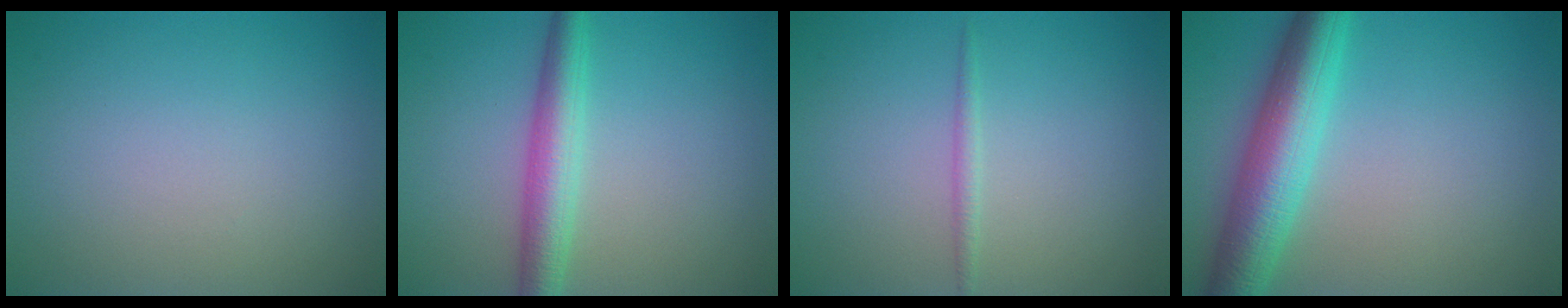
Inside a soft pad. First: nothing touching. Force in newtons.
{"total": 4.1, "press": 4.0, "slide": 0.1}
{"total": 0.9, "press": 0.9, "slide": 0.0}
{"total": 7.1, "press": 7.1, "slide": 0.0}